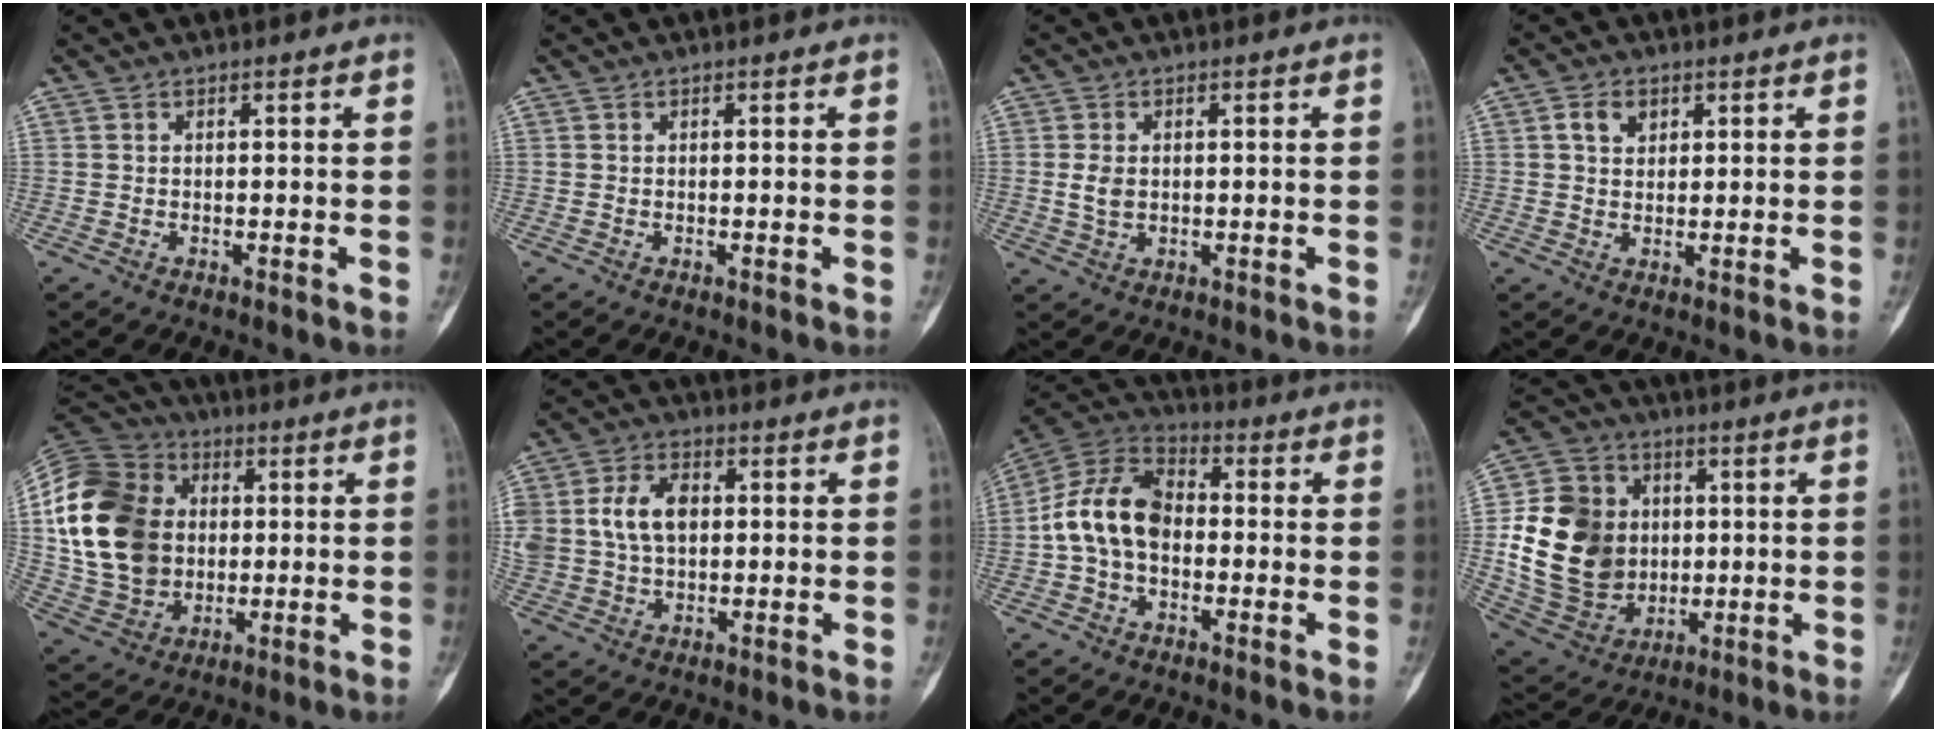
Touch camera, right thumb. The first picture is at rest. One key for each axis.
{"total": 0.0}
{"total": 3.0, "fx": 0.2, "fy": 2.1, "fz": 2.2, "tx": -0.037, "ty": -0.002, "tz": 0.006}
{"total": 3.7, "fx": 1.5, "fy": 2.7, "fz": 2.0, "tx": -0.026, "ty": -0.002, "tz": 0.027}
{"total": 23.1, "fx": 2.0, "fy": 18.0, "fz": 14.3, "tx": -0.277, "ty": 0.013, "tz": 0.045}
{"total": 11.2, "fx": 1.5, "fy": 8.0, "fz": 7.7, "tx": -0.141, "ty": 0.010, "tz": 0.030}
{"total": 13.1, "fx": -1.0, "fy": 9.1, "fz": 9.4, "tx": -0.166, "ty": 0.037, "tz": -0.032}
{"total": 19.7, "fx": 1.1, "fy": 16.2, "fz": 11.2, "tx": -0.185, "ty": 0.007, "tz": 0.035}